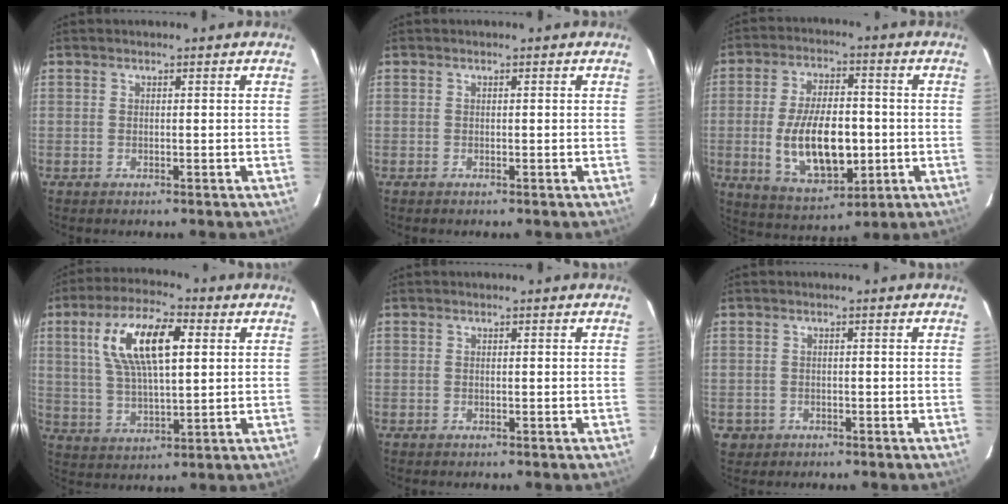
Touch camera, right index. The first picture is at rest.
{"total": 0.0}
{"total": 15.1, "force": [-2.2, 7.5, 13.0], "torque": [-0.247, -0.008, -0.021]}
{"total": 14.2, "force": [4.3, 5.3, 12.5], "torque": [-0.235, 0.018, 0.082]}
{"total": 0.0}
{"total": 2.7, "force": [-0.9, 2.5, 0.5], "torque": [-0.017, 0.002, -0.007]}